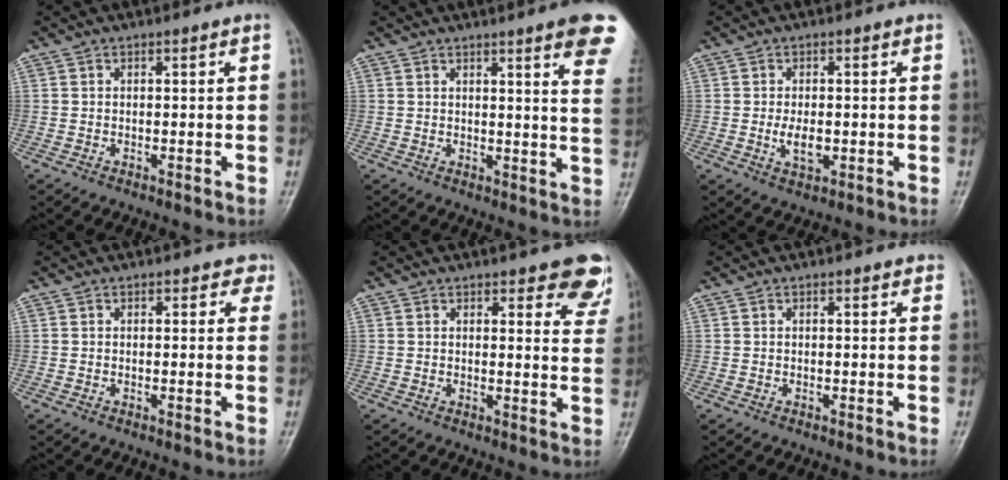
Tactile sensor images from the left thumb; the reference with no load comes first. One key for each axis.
{"total": 12.6, "fx": 7.6, "fy": 1.7, "fz": 9.9, "tx": -0.098, "ty": -0.028, "tz": 0.076}
{"total": 4.2, "fx": -0.5, "fy": 2.4, "fz": 3.4, "tx": -0.057, "ty": -0.005, "tz": -0.009}
{"total": 2.1, "fx": 1.2, "fy": 1.5, "fz": 0.9, "tx": 0.018, "ty": -0.001, "tz": 0.005}
{"total": 8.6, "fx": 6.2, "fy": 3.2, "fz": 5.0, "tx": -0.019, "ty": -0.032, "tz": 0.060}
{"total": 1.0, "fx": 0.6, "fy": 0.6, "fz": 0.5, "tx": 0.001, "ty": -0.002, "tz": 0.002}